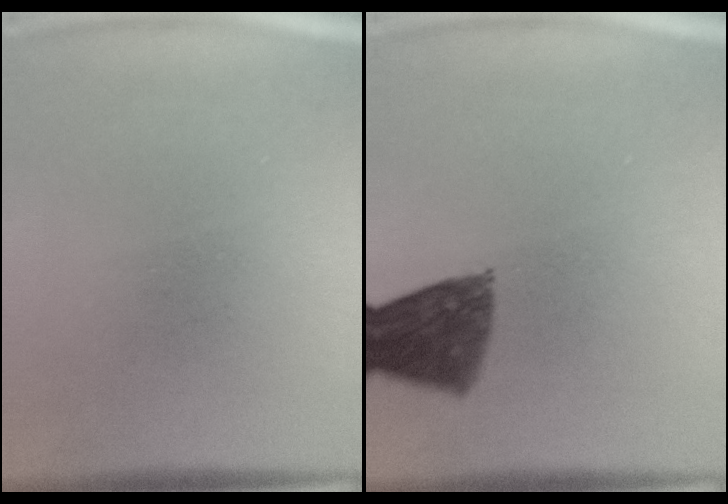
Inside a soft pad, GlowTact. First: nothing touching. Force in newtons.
{"total": 9.4}